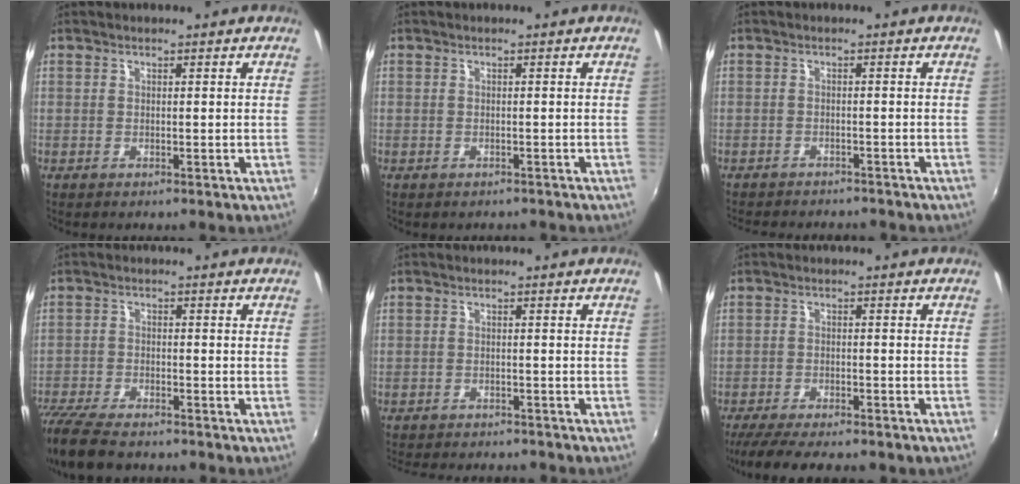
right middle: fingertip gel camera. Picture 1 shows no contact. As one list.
[{"total": 1.6, "force": [-1.4, 0.7, 0.5], "torque": [-0.012, -0.006, -0.016]}, {"total": 7.7, "force": [-7.0, 1.9, 2.5], "torque": [-0.063, -0.015, -0.099]}, {"total": 12.3, "force": [-10.3, 3.4, 5.8], "torque": [-0.150, -0.038, -0.188]}, {"total": 9.2, "force": [-8.3, 2.3, 3.1], "torque": [-0.077, -0.016, -0.119]}, {"total": 13.1, "force": [-10.9, 2.9, 6.6], "torque": [-0.139, -0.033, -0.166]}]